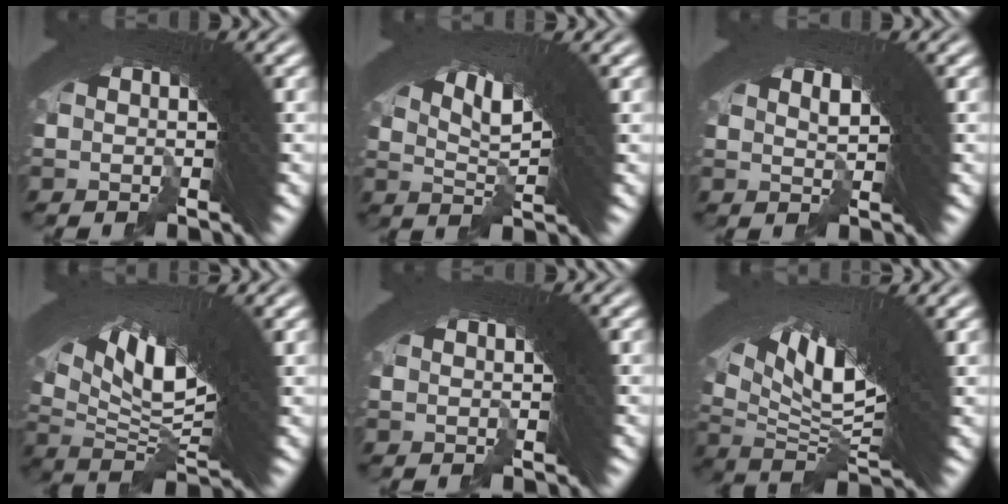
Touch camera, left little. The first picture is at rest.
{"total": 6.4, "force": [1.8, 3.1, 5.3], "torque": [-0.103, -0.010, 0.031]}
{"total": 1.9, "force": [0.2, 1.1, 1.5], "torque": [-0.034, -0.009, 0.006]}
{"total": 11.2, "force": [1.5, 5.4, 9.7], "torque": [-0.173, -0.013, 0.033]}
{"total": 0.0}
{"total": 13.1, "force": [1.8, 6.4, 11.3], "torque": [-0.195, -0.009, 0.036]}